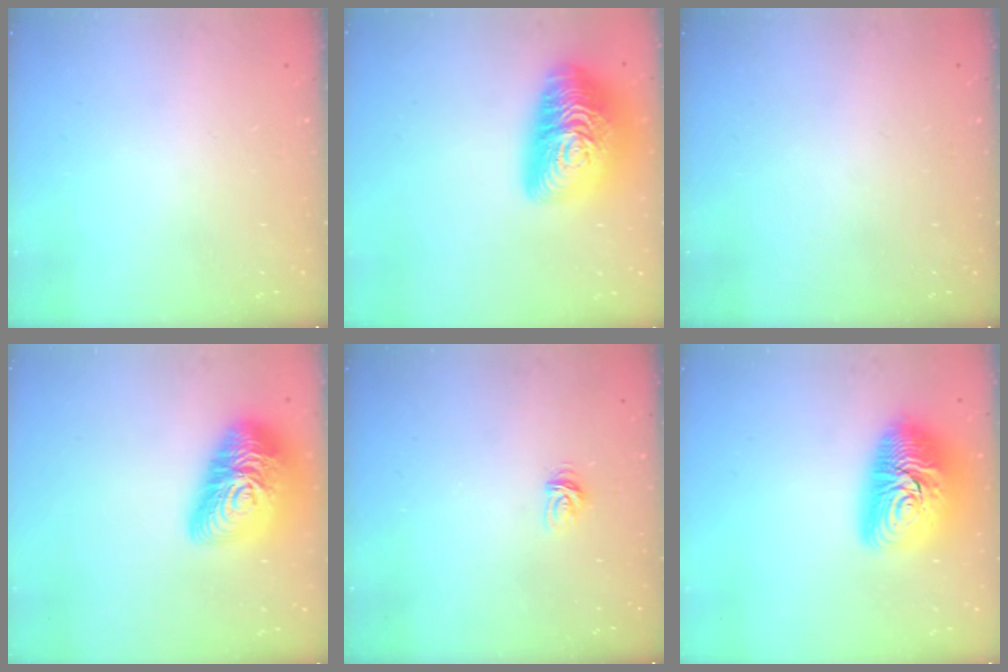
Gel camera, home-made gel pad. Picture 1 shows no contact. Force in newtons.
{"total": 26.8, "press": 26.8, "slide": 0.9}
{"total": 0.0}
{"total": 23.0, "press": 23.0, "slide": 1.5}
{"total": 3.3, "press": 3.3, "slide": 0.3}
{"total": 17.1, "press": 17.1, "slide": 1.1}